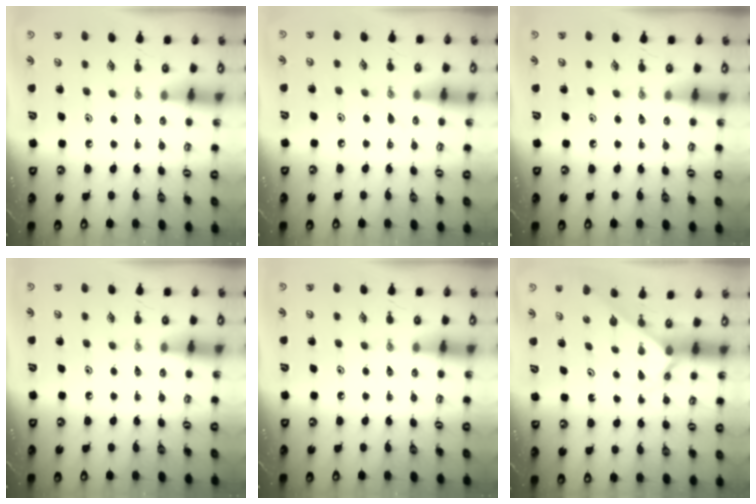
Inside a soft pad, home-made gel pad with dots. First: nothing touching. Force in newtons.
{"total": 5.5, "press": 5.5, "slide": 0.6}
{"total": 0.0}
{"total": 0.0}
{"total": 0.0}
{"total": 2.3, "press": 2.3, "slide": 0.2}